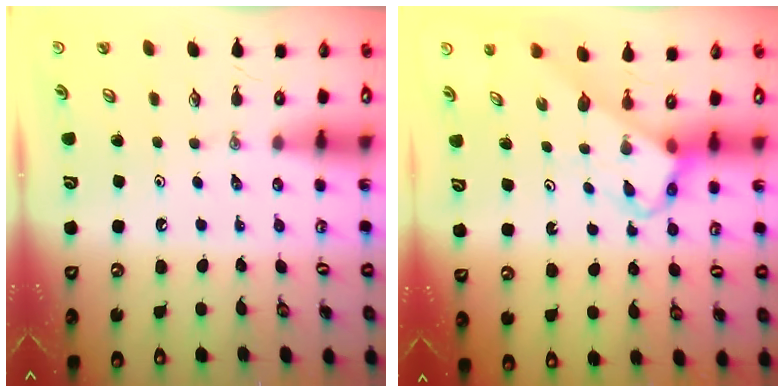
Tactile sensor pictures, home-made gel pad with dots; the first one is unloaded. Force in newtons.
{"total": 3.8, "press": 3.8, "slide": 0.1}